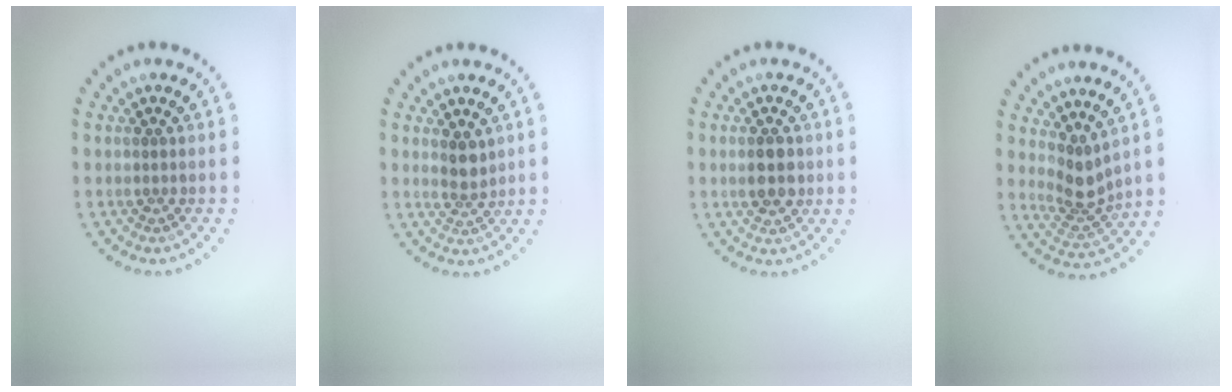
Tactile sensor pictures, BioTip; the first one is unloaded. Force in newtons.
{"total": 1.9, "press": 1.6, "slide": 1.1}
{"total": 2.6, "press": 2.6, "slide": 0.1}
{"total": 2.8, "press": 2.1, "slide": 1.9}